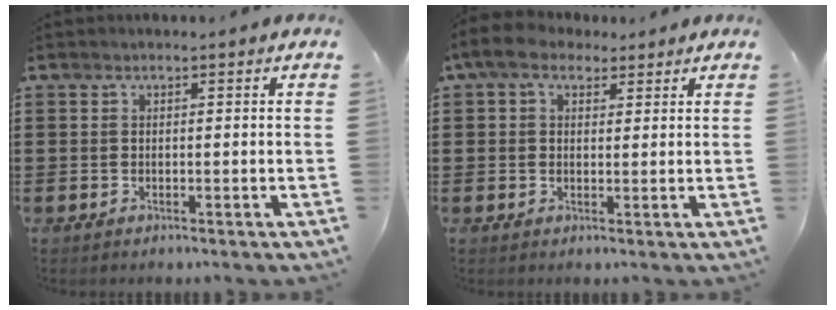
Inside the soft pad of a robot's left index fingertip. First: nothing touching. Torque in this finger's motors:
{"motor_torque": [1.94, -0.20, 0.27, 0.12]}